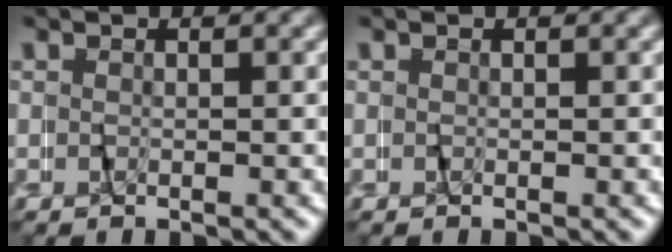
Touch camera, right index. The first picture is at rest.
{"total": 0.0}